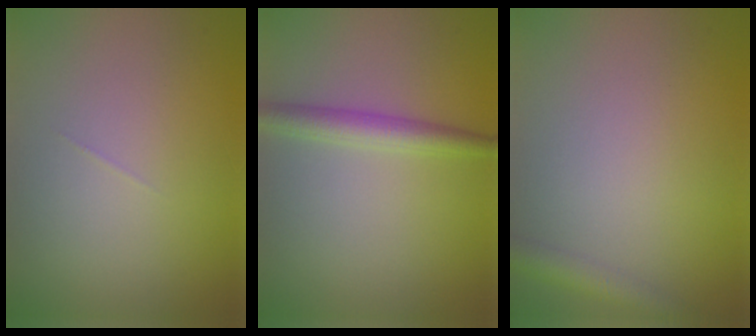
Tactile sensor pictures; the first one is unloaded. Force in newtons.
{"total": 2.7, "press": 2.7, "slide": 0.1}
{"total": 2.4, "press": 2.4, "slide": 0.1}